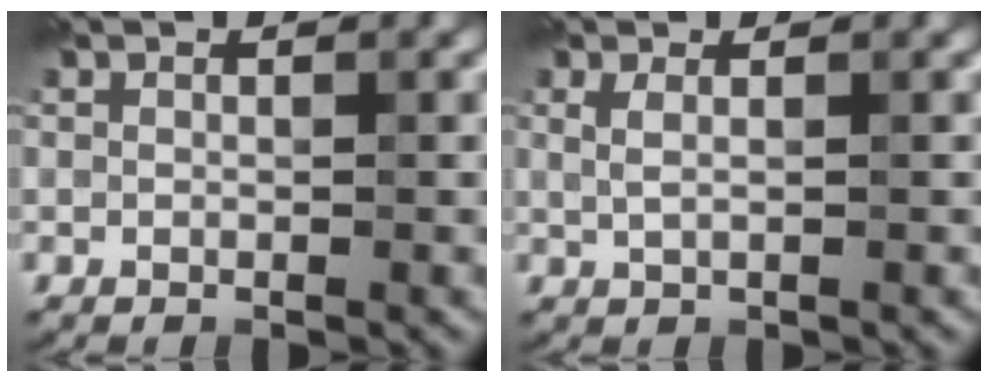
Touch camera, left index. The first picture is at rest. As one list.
[{"total": 1.1, "force": [0.4, 0.4, 0.9], "torque": [-0.015, 0.003, 0.006]}]